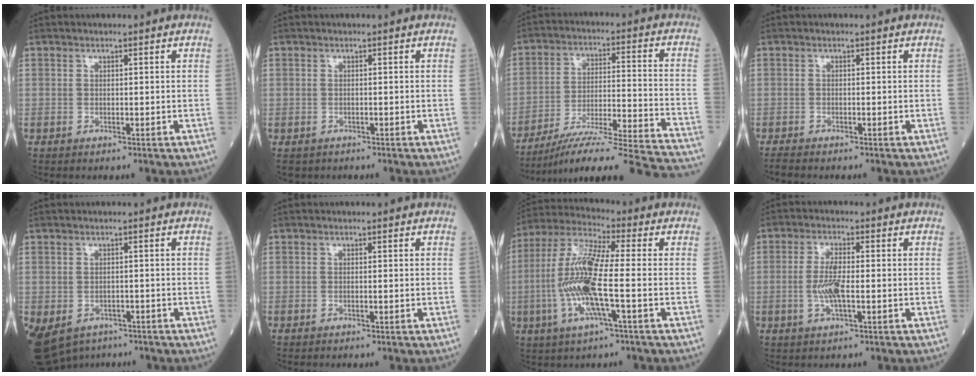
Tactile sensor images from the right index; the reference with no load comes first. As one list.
[{"total": 2.2, "force": [-1.5, 1.7, 0.1], "torque": [-0.007, 0.001, -0.025]}, {"total": 25.7, "force": [-23.3, -1.0, 10.7], "torque": [-0.102, -0.023, -0.338]}, {"total": 1.6, "force": [-1.5, 0.1, 0.6], "torque": [-0.018, -0.006, -0.026]}, {"total": 15.2, "force": [-8.1, 11.4, 6.0], "torque": [-0.184, -0.009, -0.103]}, {"total": 0.0}, {"total": 13.3, "force": [-2.3, 1.1, 13.0], "torque": [-0.278, 0.000, -0.052]}, {"total": 5.0, "force": [-0.8, 1.0, 4.8], "torque": [-0.105, -0.003, -0.014]}]